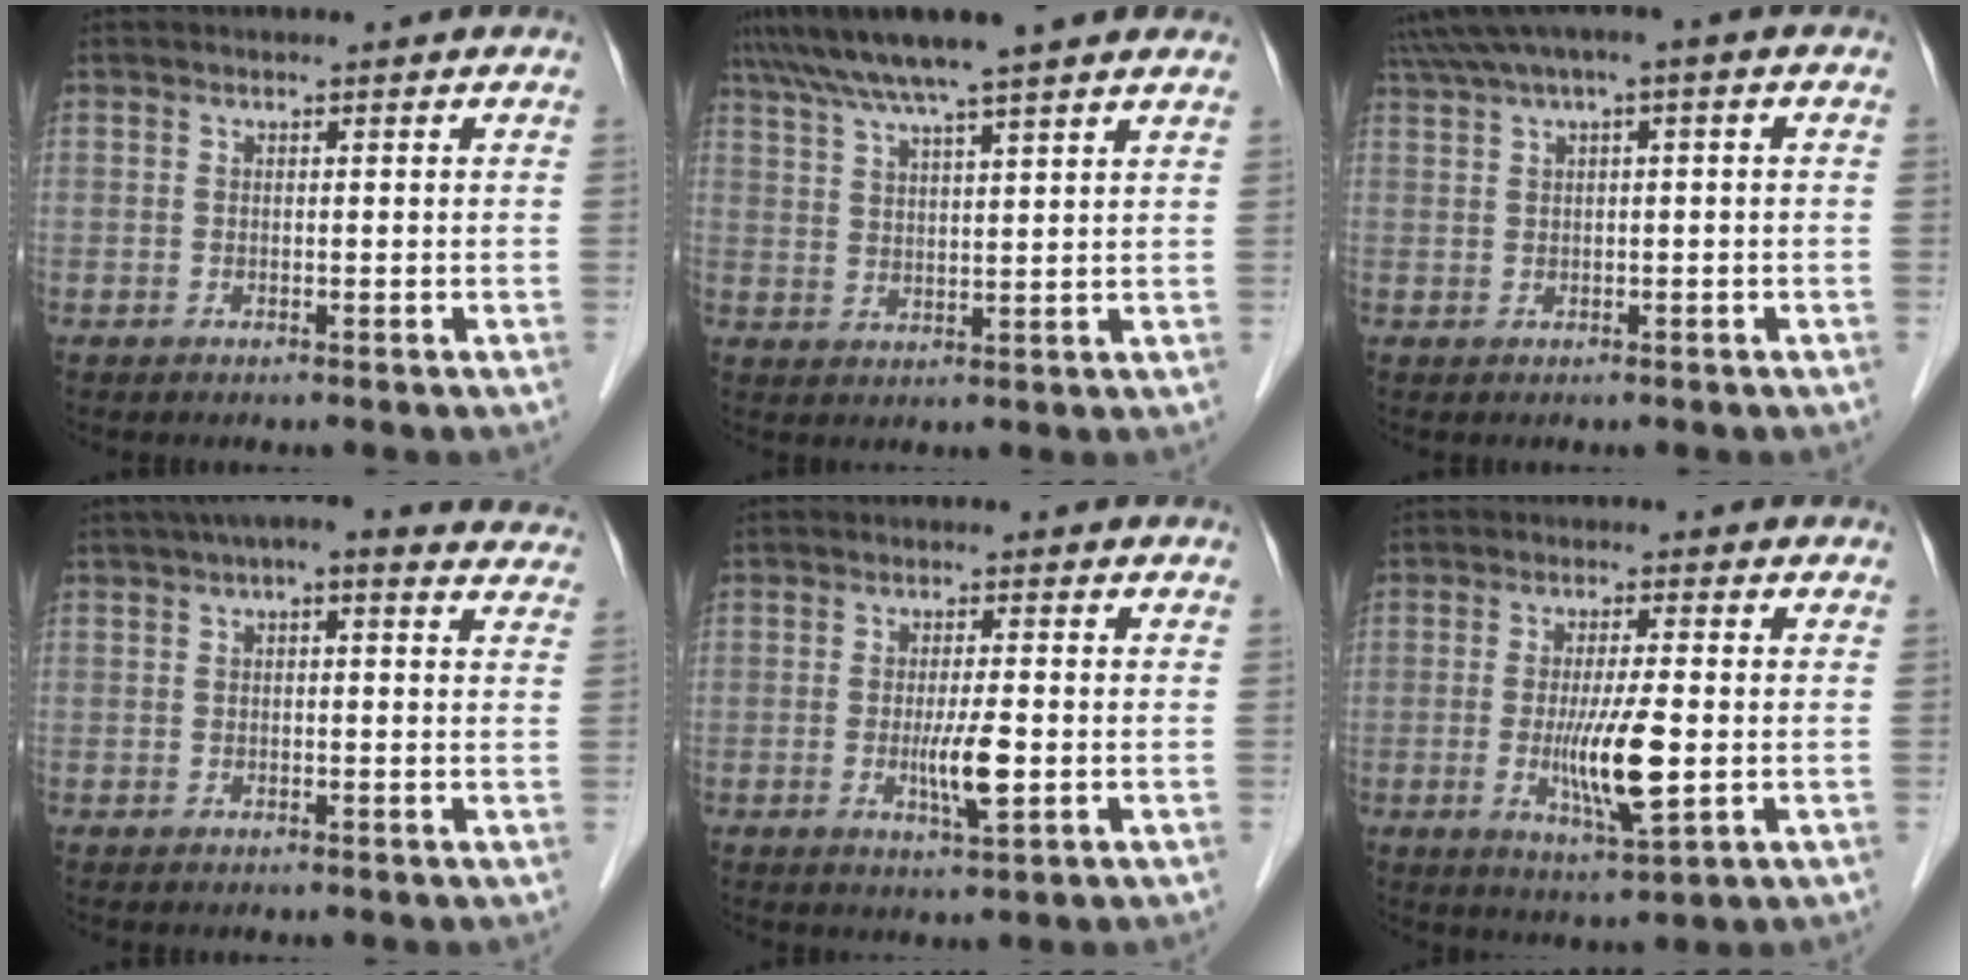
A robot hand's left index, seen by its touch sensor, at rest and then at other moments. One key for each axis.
{"total": 12.5, "fx": 10.4, "fy": 0.1, "fz": 7.1, "tx": -0.124, "ty": 0.038, "tz": 0.149}
{"total": 5.4, "fx": 2.6, "fy": 0.5, "fz": 4.7, "tx": -0.095, "ty": 0.035, "tz": 0.048}
{"total": 10.7, "fx": 8.5, "fy": 3.0, "fz": 5.7, "tx": -0.070, "ty": 0.033, "tz": 0.091}
{"total": 4.4, "fx": -0.8, "fy": 0.3, "fz": 4.3, "tx": -0.084, "ty": -0.009, "tz": -0.014}
{"total": 8.0, "fx": -1.1, "fy": 0.7, "fz": 7.9, "tx": -0.149, "ty": -0.020, "tz": -0.020}